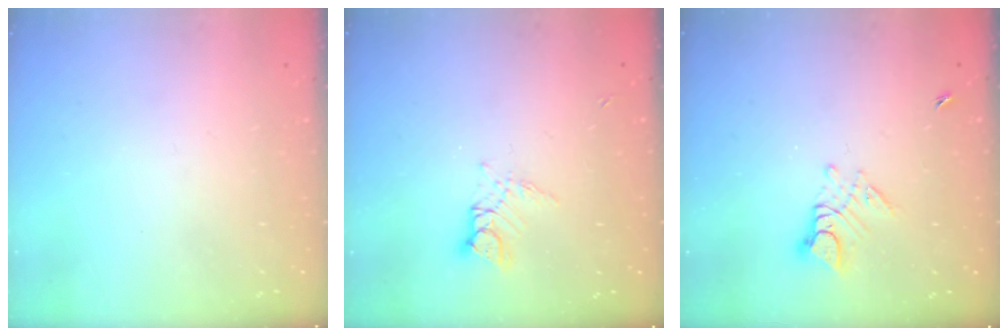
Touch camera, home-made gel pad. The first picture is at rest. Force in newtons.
{"total": 7.1, "press": 7.1, "slide": 0.6}
{"total": 6.7, "press": 6.7, "slide": 0.6}